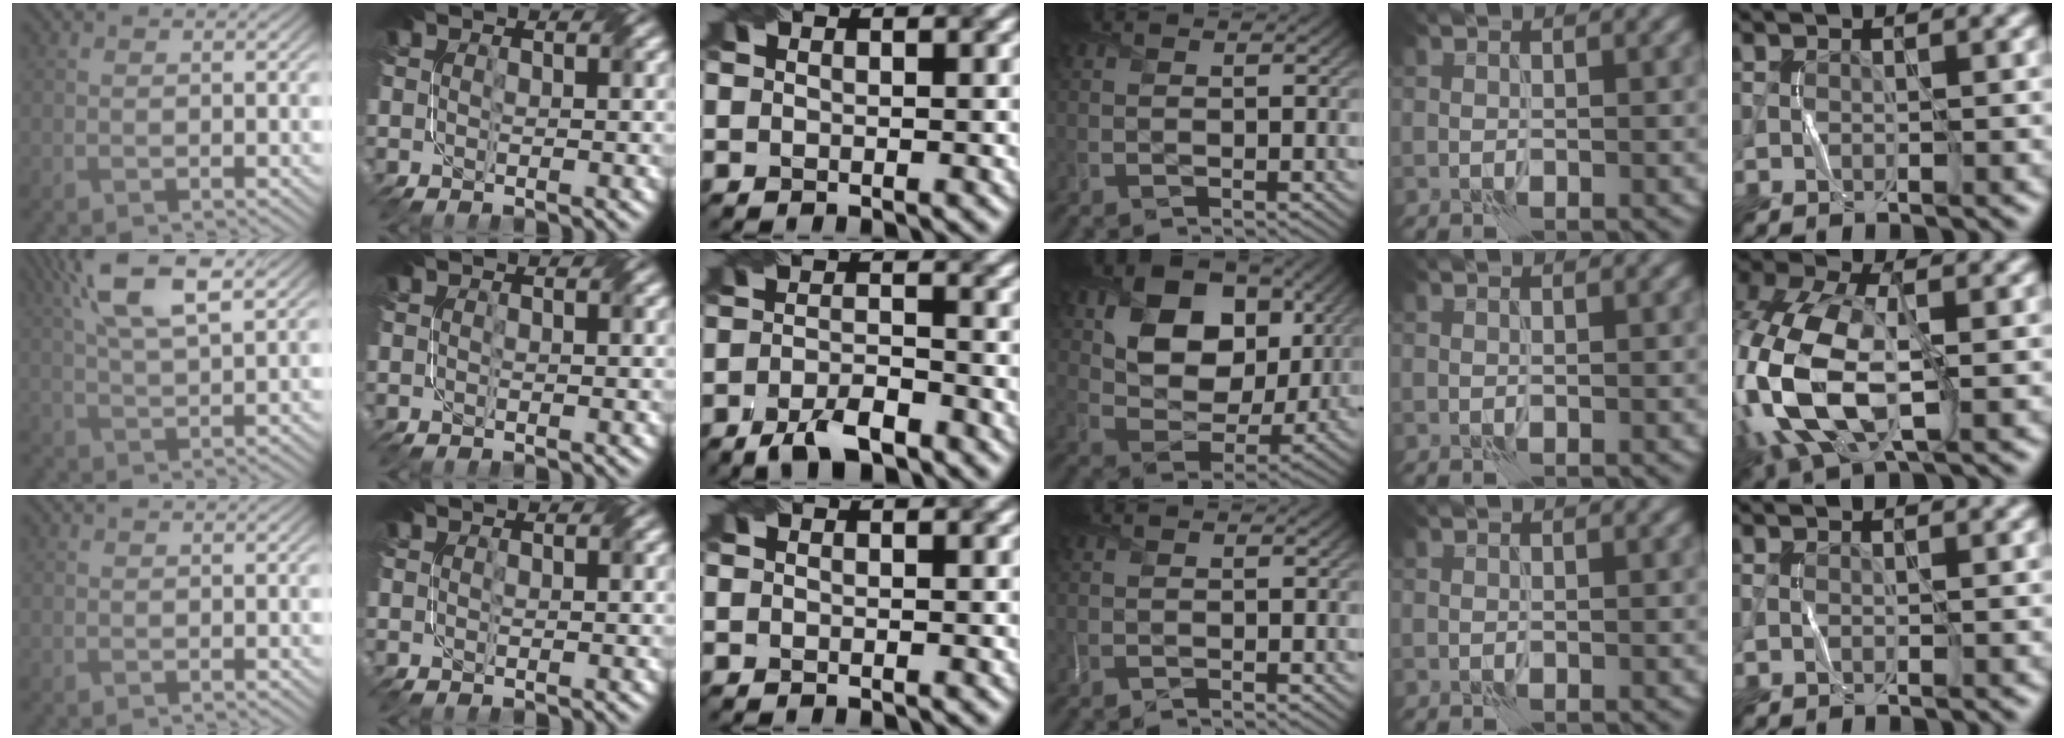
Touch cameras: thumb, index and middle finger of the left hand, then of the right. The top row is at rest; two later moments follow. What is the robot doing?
{"motion": "fold", "object": "netting"}